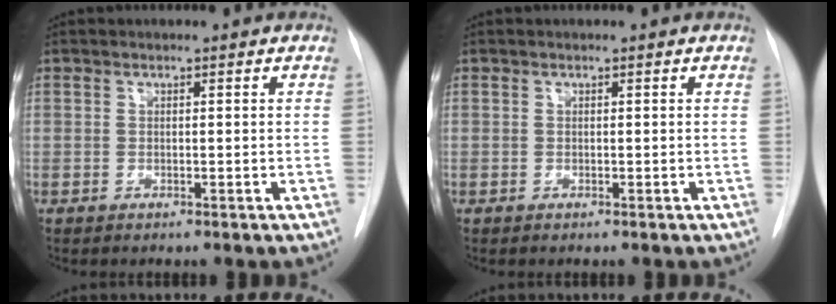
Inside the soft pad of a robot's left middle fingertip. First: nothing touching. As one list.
[{"total": 0.0}]